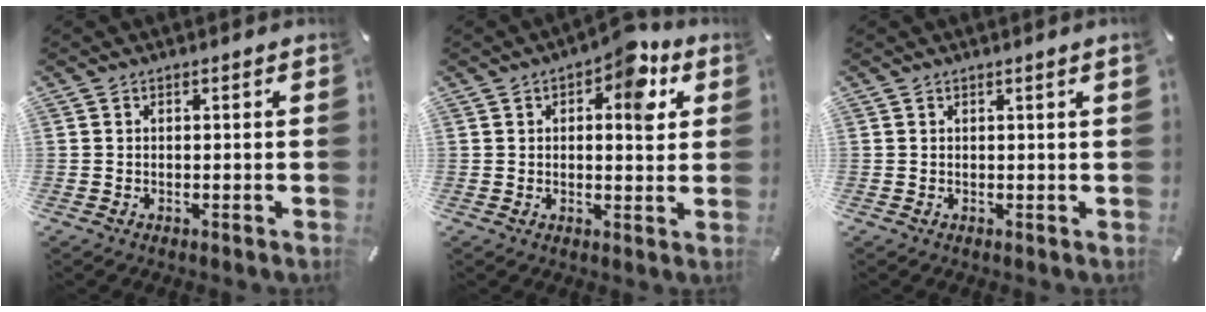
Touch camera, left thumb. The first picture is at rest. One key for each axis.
{"total": 9.5, "fx": 3.8, "fy": 5.1, "fz": 7.0, "tx": -0.077, "ty": -0.018, "tz": 0.057}
{"total": 0.8, "fx": 0.4, "fy": -0.1, "fz": 0.7, "tx": -0.012, "ty": -0.001, "tz": 0.006}